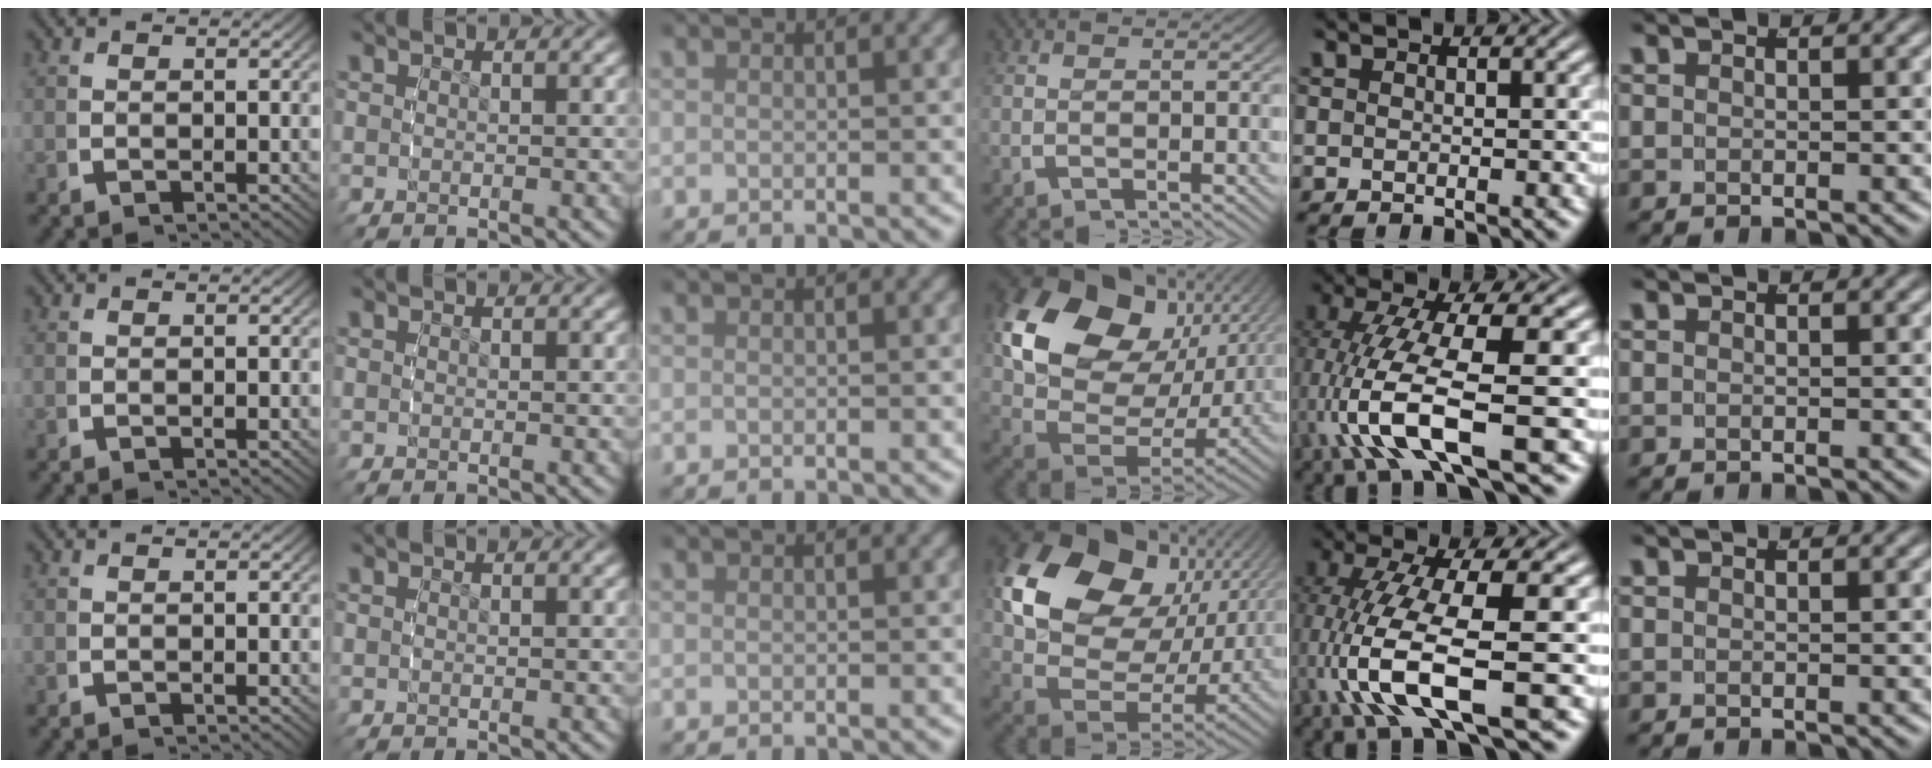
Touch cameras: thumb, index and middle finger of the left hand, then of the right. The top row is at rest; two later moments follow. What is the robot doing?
{"motion": "grasp_and_lifting", "object": "bowl"}